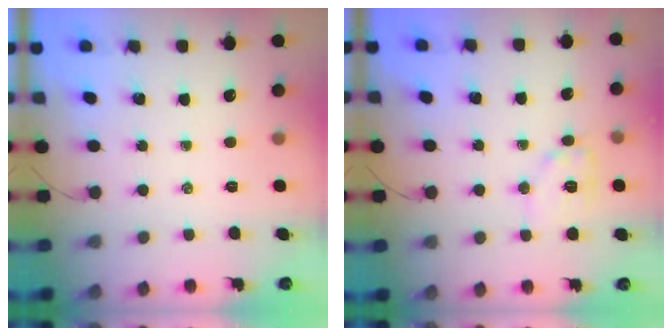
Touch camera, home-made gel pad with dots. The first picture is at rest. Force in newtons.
{"total": 9.1, "press": 9.1, "slide": 0.4}